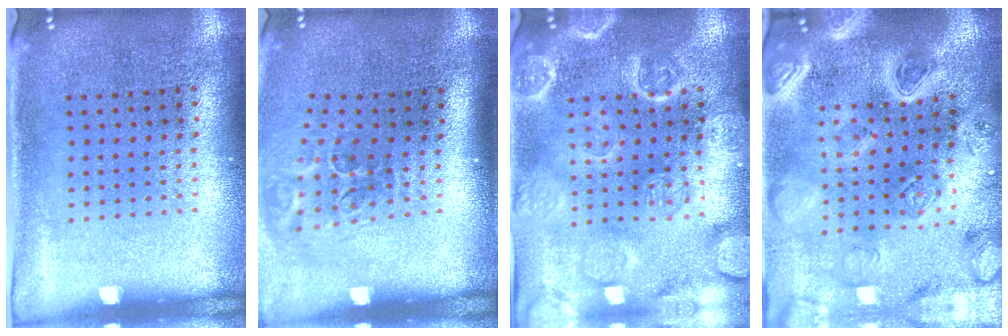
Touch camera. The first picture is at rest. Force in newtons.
{"total": 2.0, "press": 1.2, "slide": 1.6}
{"total": 3.5, "press": 3.5, "slide": 0.4}
{"total": 4.7, "press": 4.1, "slide": 2.3}